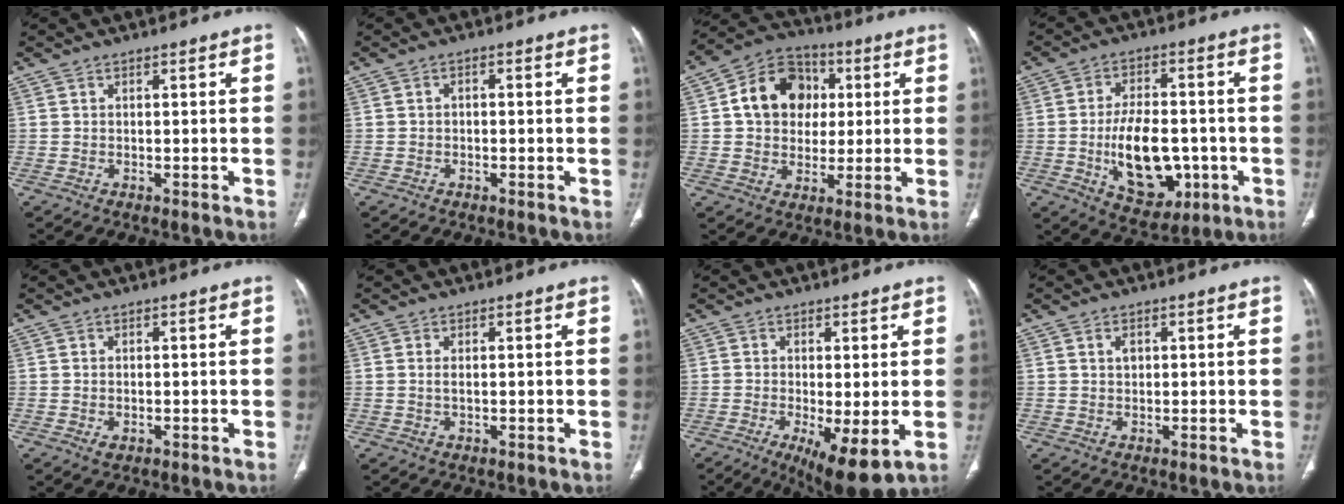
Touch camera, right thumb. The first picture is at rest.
{"total": 0.9, "force": [-0.2, 0.6, 0.6], "torque": [-0.007, 0.006, -0.006]}
{"total": 13.4, "force": [2.4, 10.9, 7.4], "torque": [-0.089, 0.011, 0.033]}
{"total": 14.7, "force": [-3.0, 8.5, 11.6], "torque": [-0.161, 0.009, -0.033]}
{"total": 1.3, "force": [-0.3, 0.8, 0.9], "torque": [-0.016, 0.000, 0.000]}
{"total": 1.2, "force": [0.2, 0.5, 1.1], "torque": [-0.026, -0.001, 0.007]}
{"total": 9.1, "force": [-2.4, 2.8, 8.3], "torque": [-0.136, -0.023, -0.031]}
{"total": 1.6, "force": [0.6, 1.0, 1.0], "torque": [-0.015, -0.001, 0.011]}